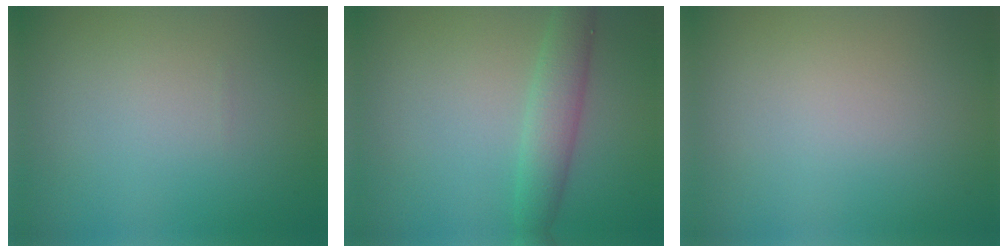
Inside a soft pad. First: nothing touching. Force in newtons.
{"total": 3.4, "press": 3.4, "slide": 0.1}
{"total": 0.0}